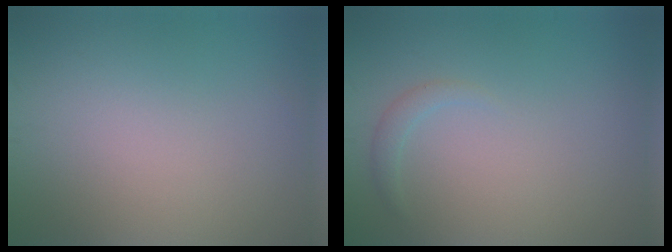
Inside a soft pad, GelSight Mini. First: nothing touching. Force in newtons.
{"total": 1.0, "press": 1.0, "slide": 0.1}